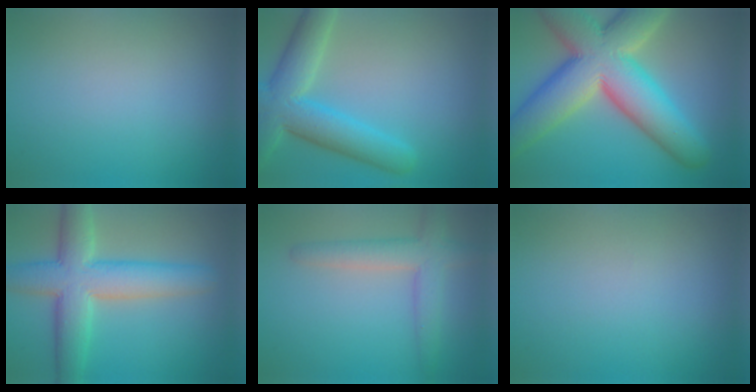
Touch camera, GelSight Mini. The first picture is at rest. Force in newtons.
{"total": 7.5, "press": 7.5, "slide": 0.4}
{"total": 14.4, "press": 14.3, "slide": 1.3}
{"total": 8.6, "press": 8.6, "slide": 0.5}
{"total": 4.0, "press": 4.0, "slide": 0.3}
{"total": 0.0}